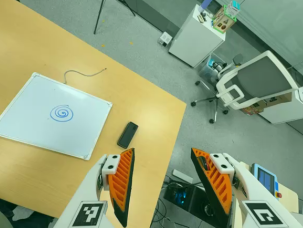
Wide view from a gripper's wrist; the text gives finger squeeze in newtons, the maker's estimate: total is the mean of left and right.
{"total": 0.0}